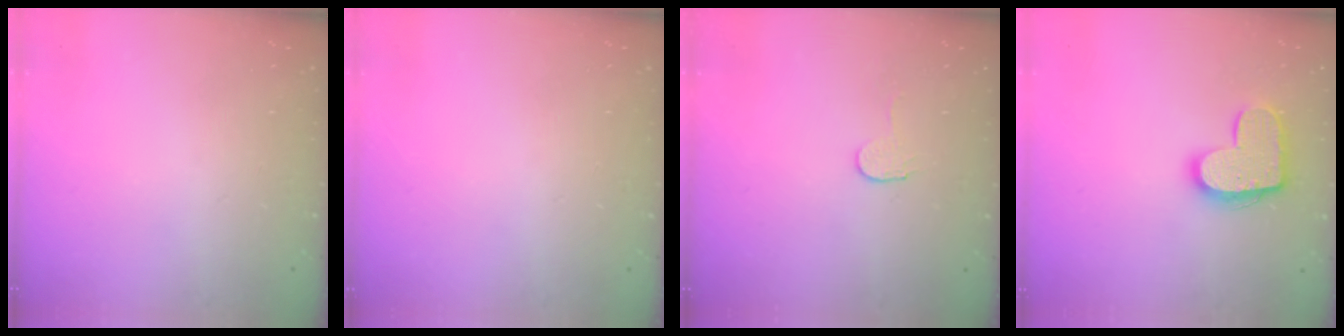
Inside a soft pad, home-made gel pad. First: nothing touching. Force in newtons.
{"total": 0.5, "press": 0.5, "slide": 0.1}
{"total": 2.9, "press": 2.9, "slide": 0.3}
{"total": 13.7, "press": 13.7, "slide": 0.6}